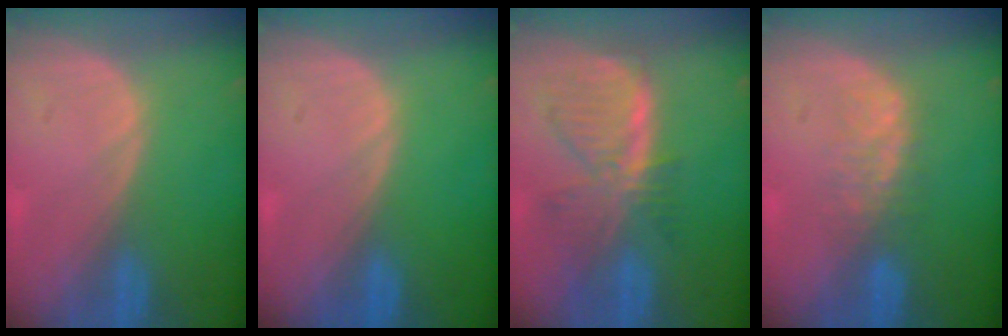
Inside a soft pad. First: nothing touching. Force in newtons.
{"total": 0.0}
{"total": 7.8, "press": 7.0, "slide": 3.4}
{"total": 3.6, "press": 3.6, "slide": 0.7}